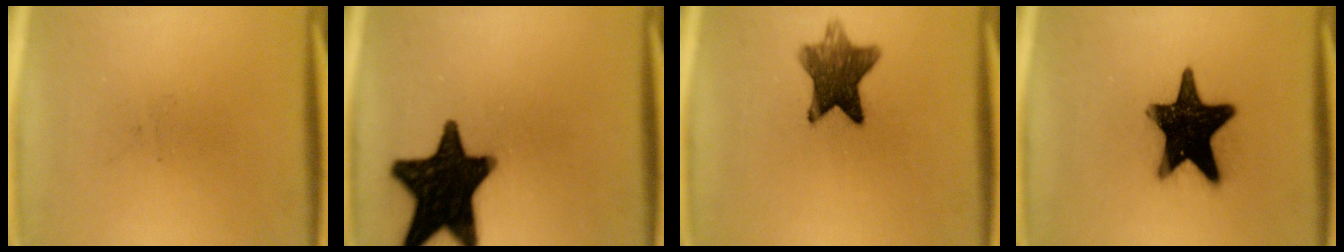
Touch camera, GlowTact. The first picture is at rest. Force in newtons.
{"total": 19.3}
{"total": 9.3}
{"total": 19.9}